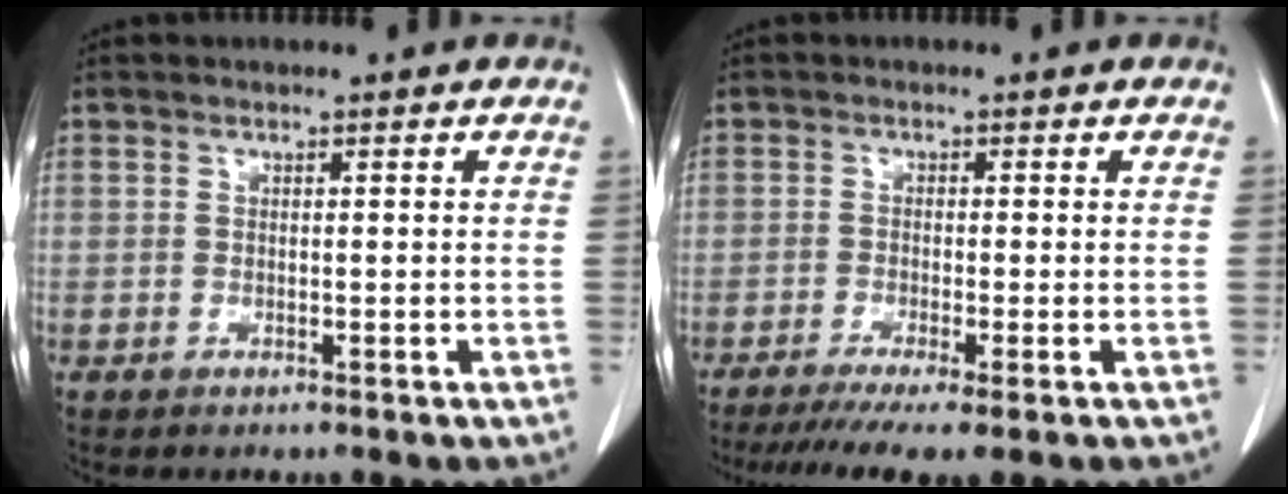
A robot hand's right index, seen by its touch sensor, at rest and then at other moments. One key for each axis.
{"total": 7.0, "fx": -4.9, "fy": 0.2, "fz": 4.9, "tx": -0.075, "ty": -0.017, "tz": -0.079}